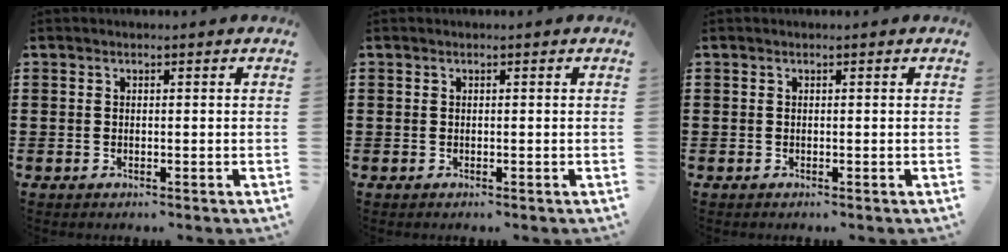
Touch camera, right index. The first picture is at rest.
{"total": 0.0}
{"total": 0.0}